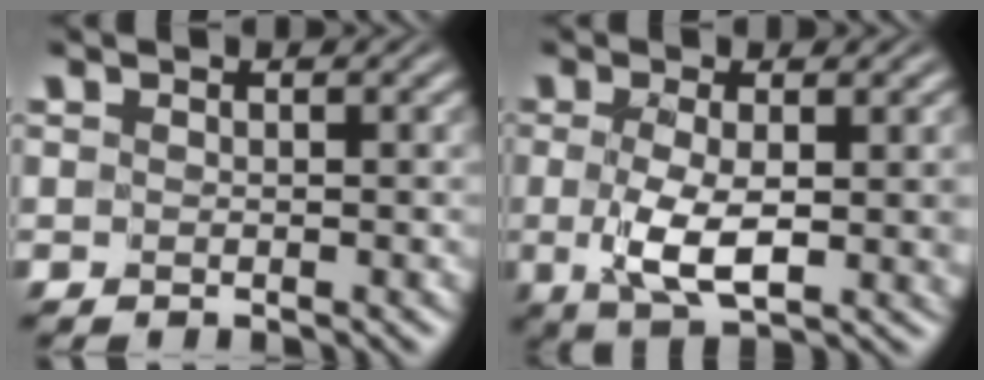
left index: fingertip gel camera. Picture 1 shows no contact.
{"total": 5.4, "force": [-0.6, 2.0, 5.0], "torque": [-0.099, -0.009, -0.008]}